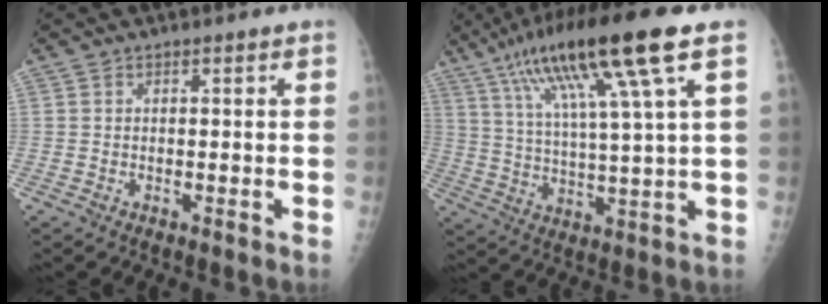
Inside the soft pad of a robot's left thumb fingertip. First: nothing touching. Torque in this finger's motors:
{"motor_torque": [0.87, 0.34, 1.66, -1.12, 0.35]}